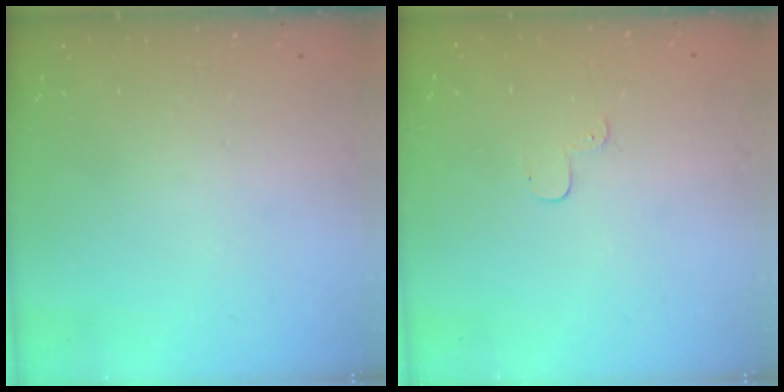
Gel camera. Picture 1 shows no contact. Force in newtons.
{"total": 2.9, "press": 2.8, "slide": 0.3}